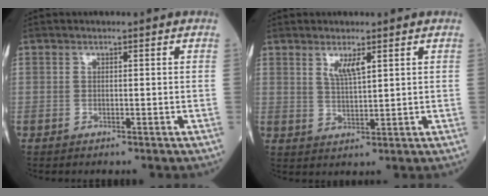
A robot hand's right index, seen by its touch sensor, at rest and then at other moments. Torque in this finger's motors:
{"motor_torque": [0.09, 0.10, 0.05, 0.05]}